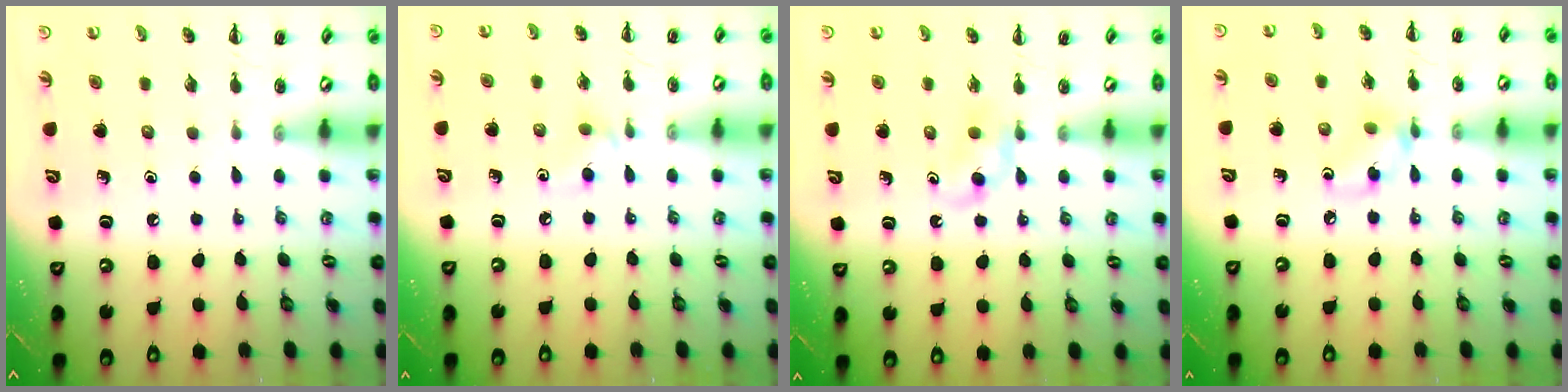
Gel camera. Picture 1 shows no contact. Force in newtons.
{"total": 5.0, "press": 4.6, "slide": 1.9}
{"total": 2.9, "press": 2.6, "slide": 1.3}
{"total": 5.6, "press": 5.6, "slide": 0.1}